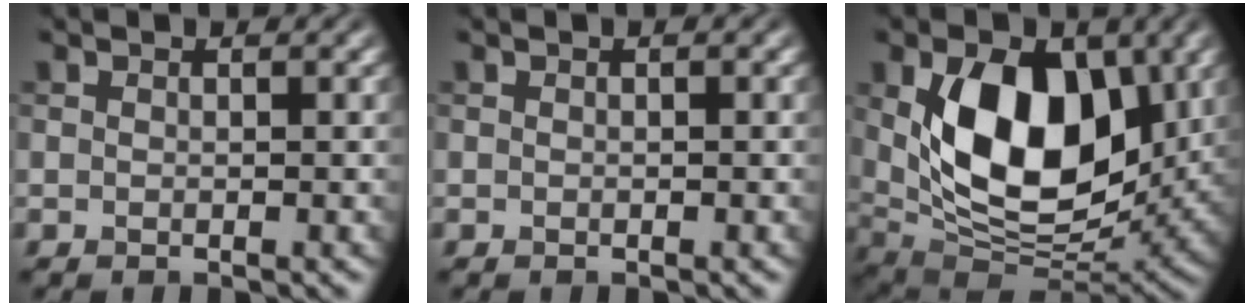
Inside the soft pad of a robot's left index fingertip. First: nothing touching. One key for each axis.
{"total": 0.0}
{"total": 12.1, "fx": 2.2, "fy": 7.5, "fz": 9.3, "tx": -0.147, "ty": -0.018, "tz": 0.040}